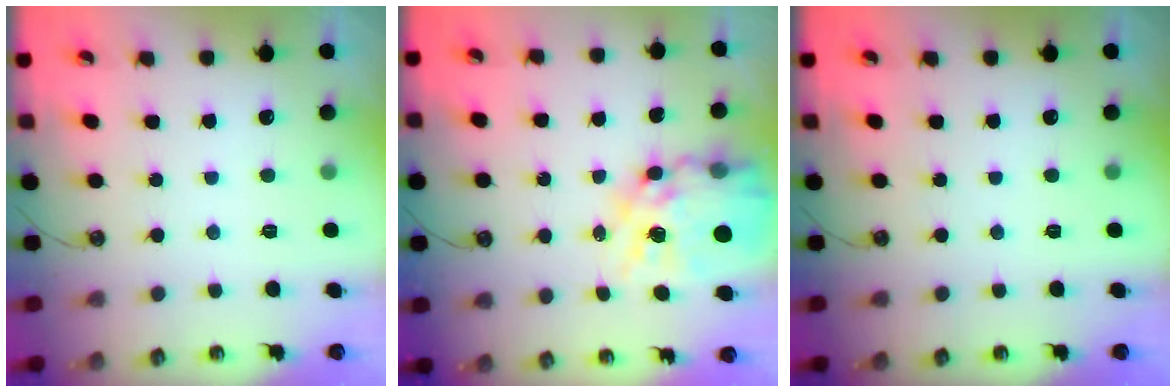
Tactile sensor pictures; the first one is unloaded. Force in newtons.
{"total": 20.4, "press": 20.3, "slide": 2.1}
{"total": 0.0}